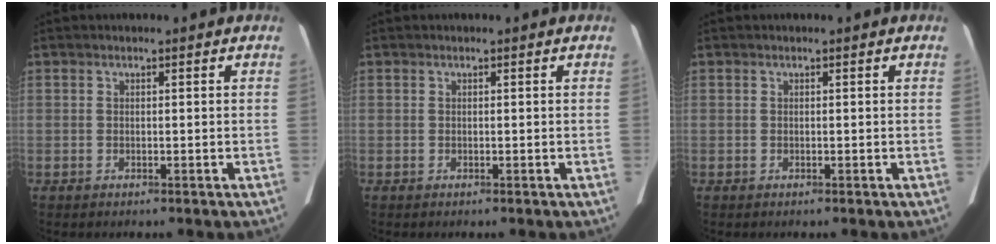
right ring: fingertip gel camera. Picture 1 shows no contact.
{"total": 0.0}
{"total": 0.0}